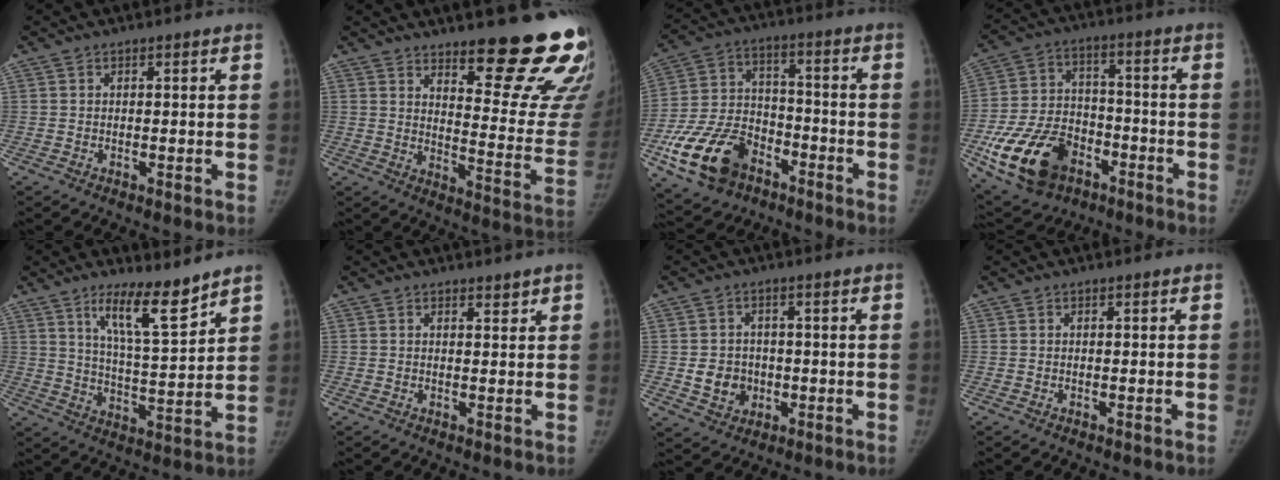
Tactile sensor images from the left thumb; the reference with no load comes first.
{"total": 21.5, "force": [15.6, 5.1, 13.9], "torque": [-0.142, -0.128, 0.203]}
{"total": 16.5, "force": [-8.7, 10.8, 8.9], "torque": [-0.153, 0.048, -0.156]}
{"total": 18.4, "force": [-8.4, 12.3, 10.8], "torque": [-0.185, 0.038, -0.139]}
{"total": 10.3, "force": [7.5, 1.7, 6.9], "torque": [-0.107, -0.065, 0.137]}
{"total": 1.3, "force": [1.1, 0.5, 0.4], "torque": [0.002, -0.009, 0.015]}
{"total": 5.9, "force": [-0.7, 5.3, 2.5], "torque": [-0.016, 0.006, -0.004]}
{"total": 0.0}